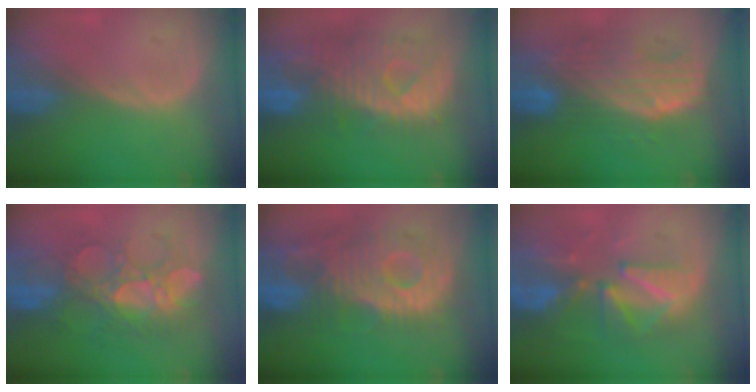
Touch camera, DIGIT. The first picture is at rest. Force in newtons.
{"total": 11.0, "press": 9.7, "slide": 5.2}
{"total": 10.1, "press": 8.8, "slide": 4.9}
{"total": 8.8, "press": 8.7, "slide": 1.5}
{"total": 12.0, "press": 10.8, "slide": 5.3}
{"total": 9.7, "press": 8.6, "slide": 4.4}